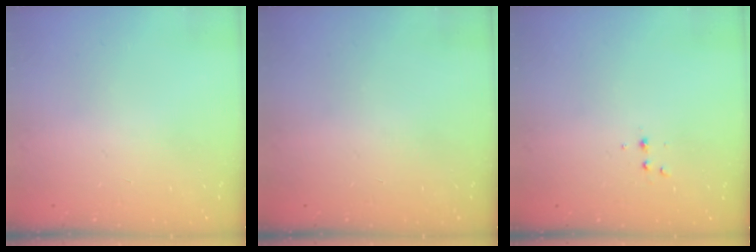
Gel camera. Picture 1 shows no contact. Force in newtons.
{"total": 0.0}
{"total": 2.9, "press": 2.7, "slide": 1.1}